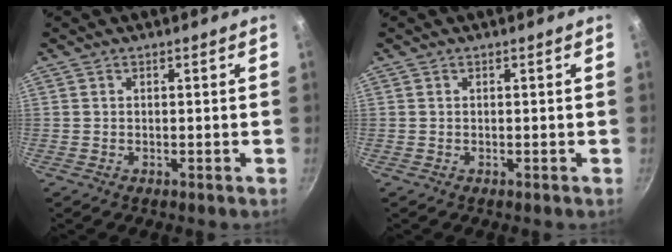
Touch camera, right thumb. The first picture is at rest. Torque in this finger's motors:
{"motor_torque": [0.00, 0.00, 0.00, 0.00, 0.00]}